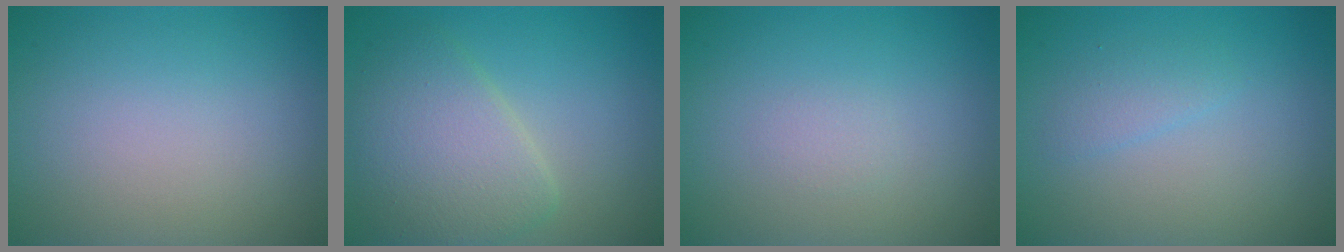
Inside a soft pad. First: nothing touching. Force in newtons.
{"total": 5.3, "press": 5.3, "slide": 0.1}
{"total": 0.6, "press": 0.6, "slide": 0.1}
{"total": 1.3, "press": 1.3, "slide": 0.1}